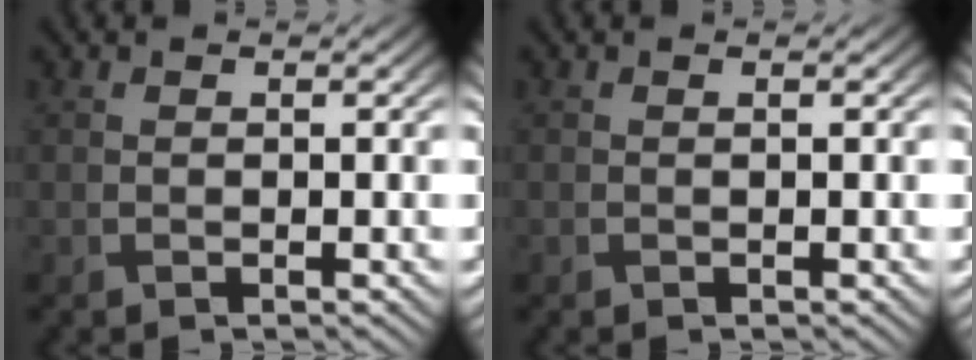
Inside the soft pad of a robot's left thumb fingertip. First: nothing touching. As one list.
[{"total": 0.0}]